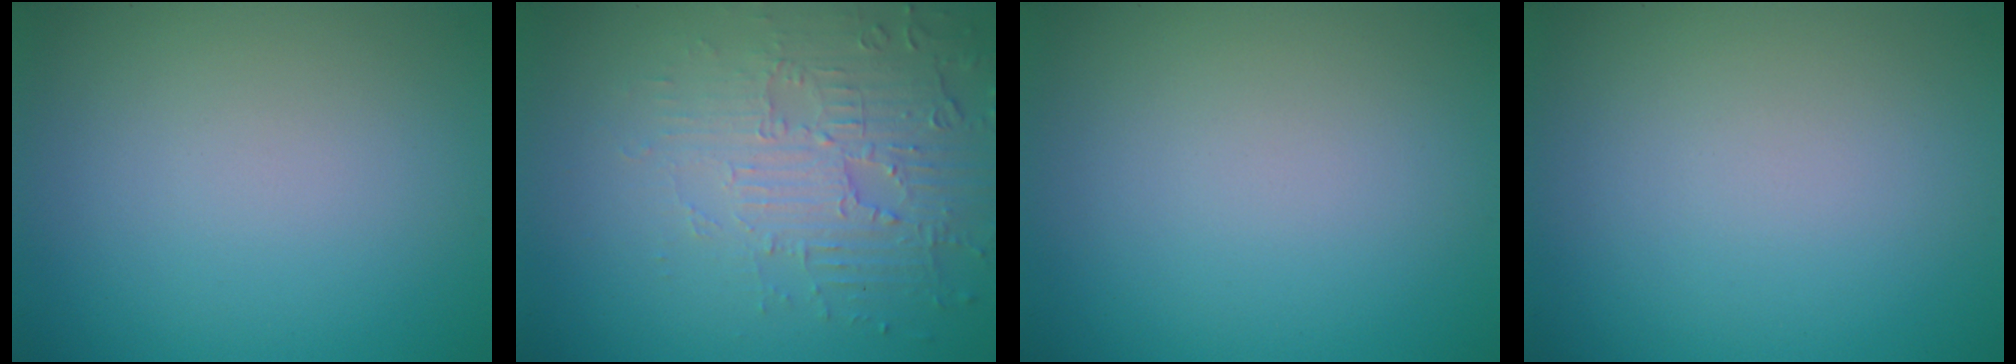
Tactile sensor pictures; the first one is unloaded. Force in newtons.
{"total": 4.3, "press": 3.8, "slide": 2.0}
{"total": 0.0}
{"total": 0.0}